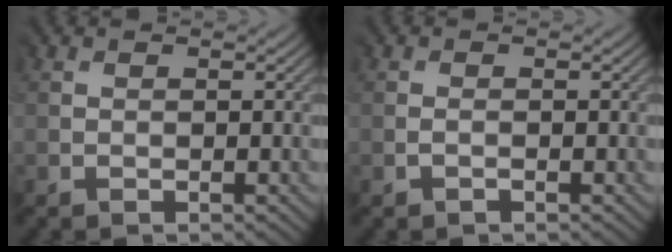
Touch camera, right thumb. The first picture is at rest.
{"total": 0.7, "force": [-0.4, -0.4, -0.4], "torque": [0.006, -0.001, -0.008]}